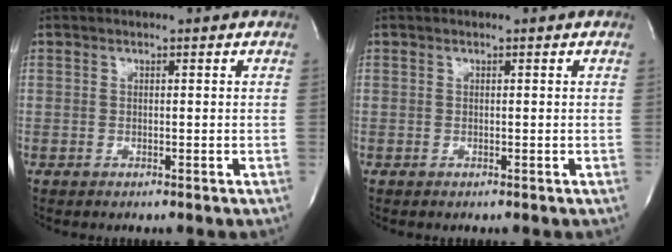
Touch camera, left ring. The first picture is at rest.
{"total": 0.0}